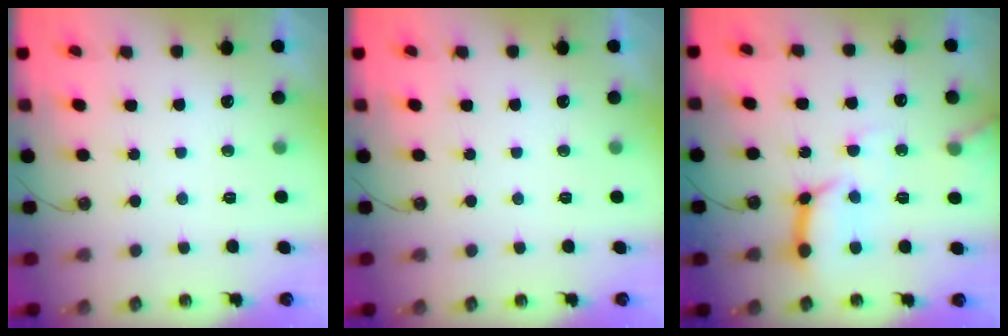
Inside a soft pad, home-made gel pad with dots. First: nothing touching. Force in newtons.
{"total": 0.0}
{"total": 12.4, "press": 12.4, "slide": 0.8}